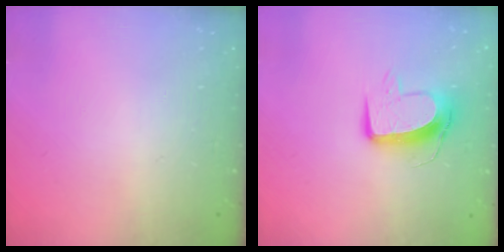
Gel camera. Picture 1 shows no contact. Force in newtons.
{"total": 11.0, "press": 10.9, "slide": 0.7}